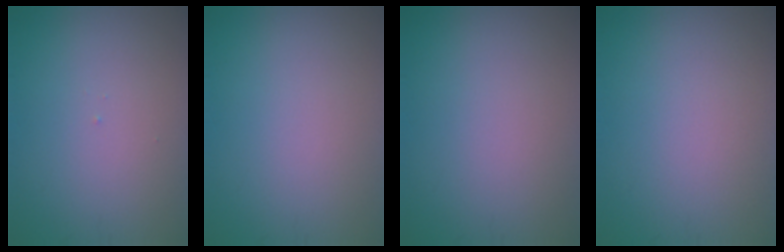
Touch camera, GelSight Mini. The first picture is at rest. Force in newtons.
{"total": 0.0}
{"total": 0.0}
{"total": 0.0}